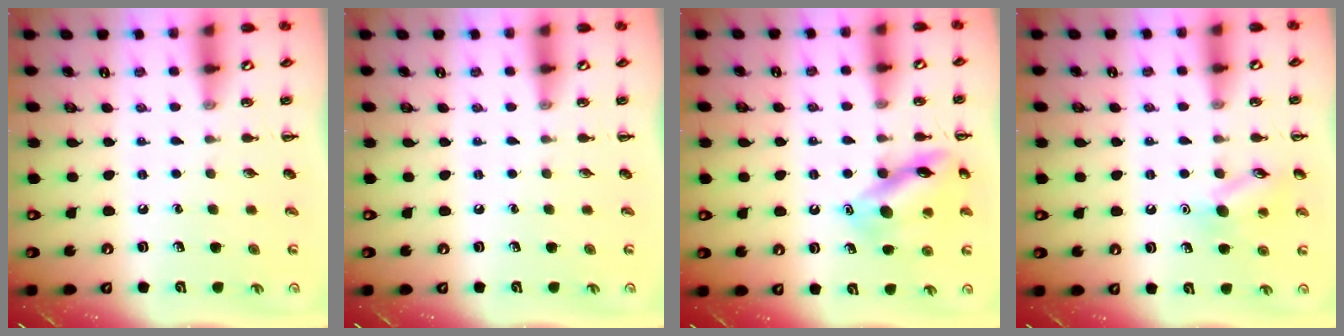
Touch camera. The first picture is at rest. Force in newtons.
{"total": 0.0}
{"total": 14.2, "press": 14.2, "slide": 1.1}
{"total": 10.1, "press": 10.0, "slide": 1.3}